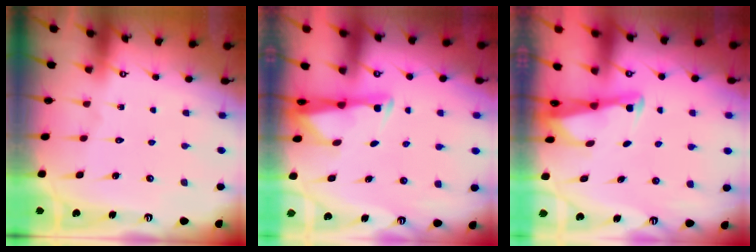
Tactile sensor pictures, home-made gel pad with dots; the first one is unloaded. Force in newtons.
{"total": 2.6, "press": 2.6, "slide": 0.4}
{"total": 2.6, "press": 2.6, "slide": 0.2}